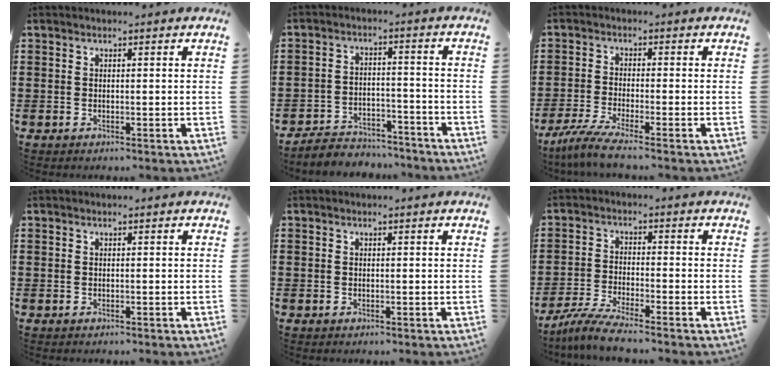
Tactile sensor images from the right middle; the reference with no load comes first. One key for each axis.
{"total": 4.5, "fx": -4.4, "fy": 0.9, "fz": 0.3, "tx": -0.008, "ty": 0.008, "tz": -0.092}
{"total": 4.3, "fx": -3.4, "fy": -0.3, "fz": 2.6, "tx": -0.066, "ty": -0.019, "tz": -0.069}
{"total": 0.0}
{"total": 0.0}
{"total": 5.0, "fx": -4.5, "fy": -0.1, "fz": 2.2, "tx": -0.058, "ty": -0.018, "tz": -0.090}